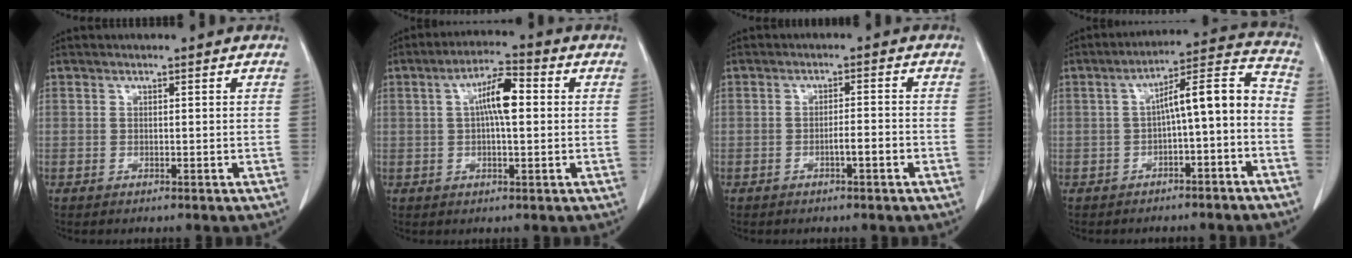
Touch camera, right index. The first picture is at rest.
{"total": 6.9, "force": [1.1, 1.6, 6.7], "torque": [-0.123, 0.019, 0.015]}
{"total": 2.5, "force": [-1.2, 0.2, 2.2], "torque": [-0.035, 0.002, -0.018]}
{"total": 10.1, "force": [-2.3, 2.1, 9.6], "torque": [-0.138, 0.045, -0.029]}